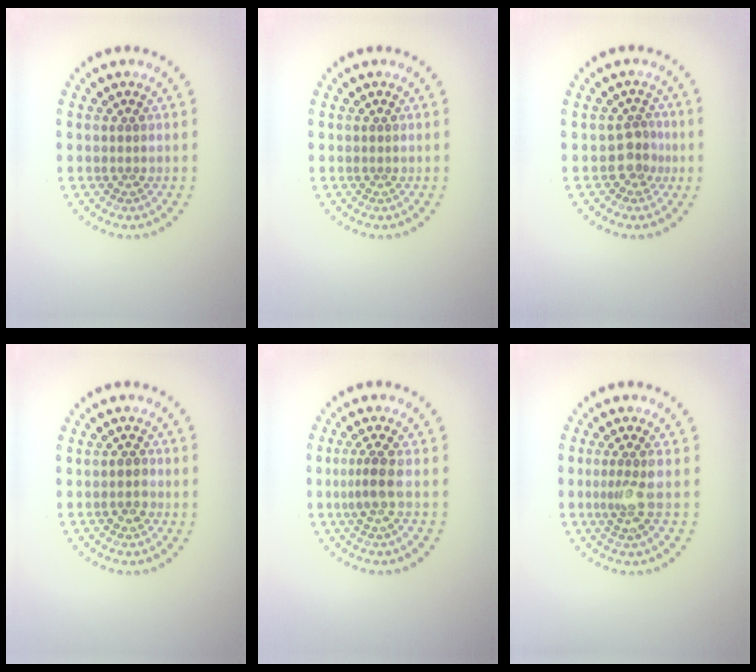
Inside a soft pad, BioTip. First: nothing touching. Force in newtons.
{"total": 0.0}
{"total": 2.1, "press": 1.6, "slide": 1.4}
{"total": 1.4, "press": 1.3, "slide": 0.6}
{"total": 2.2, "press": 1.6, "slide": 1.5}
{"total": 2.0, "press": 1.5, "slide": 1.4}